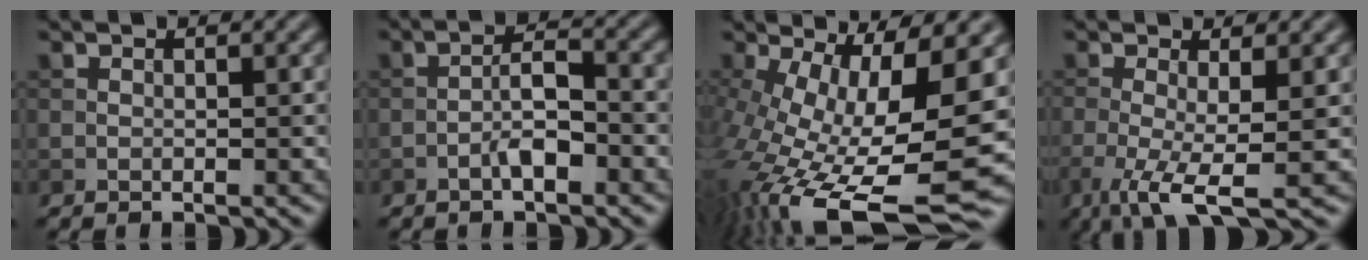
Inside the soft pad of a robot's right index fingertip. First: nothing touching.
{"total": 3.2, "force": [-1.5, 0.8, 2.7], "torque": [-0.047, 0.012, -0.031]}
{"total": 16.6, "force": [-3.1, 6.0, 15.2], "torque": [-0.273, -0.024, -0.042]}
{"total": 5.3, "force": [-1.5, 1.2, 4.9], "torque": [-0.101, -0.014, -0.029]}